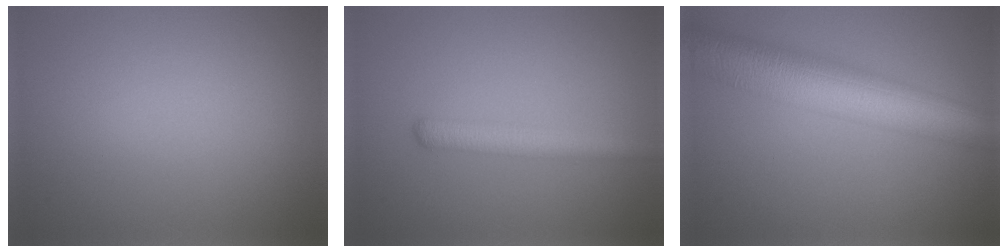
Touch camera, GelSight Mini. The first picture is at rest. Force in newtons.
{"total": 2.8, "press": 2.8, "slide": 0.1}
{"total": 9.7, "press": 9.7, "slide": 0.3}